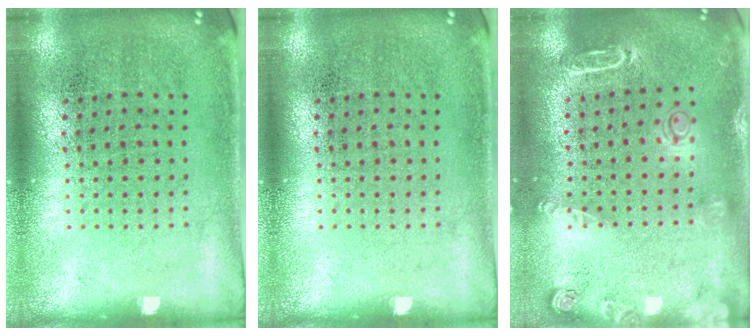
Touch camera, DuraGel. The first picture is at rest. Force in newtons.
{"total": 0.0}
{"total": 1.8, "press": 1.8, "slide": 0.3}